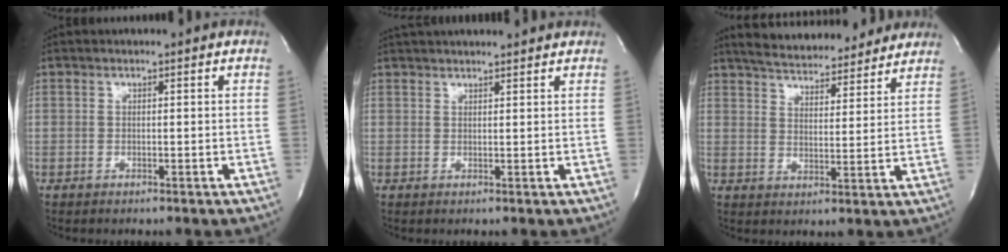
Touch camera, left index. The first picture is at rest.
{"total": 9.4, "force": [8.7, 1.4, 3.4], "torque": [-0.049, 0.029, 0.114]}
{"total": 18.4, "force": [16.6, 4.6, 6.5], "torque": [-0.105, 0.013, 0.227]}